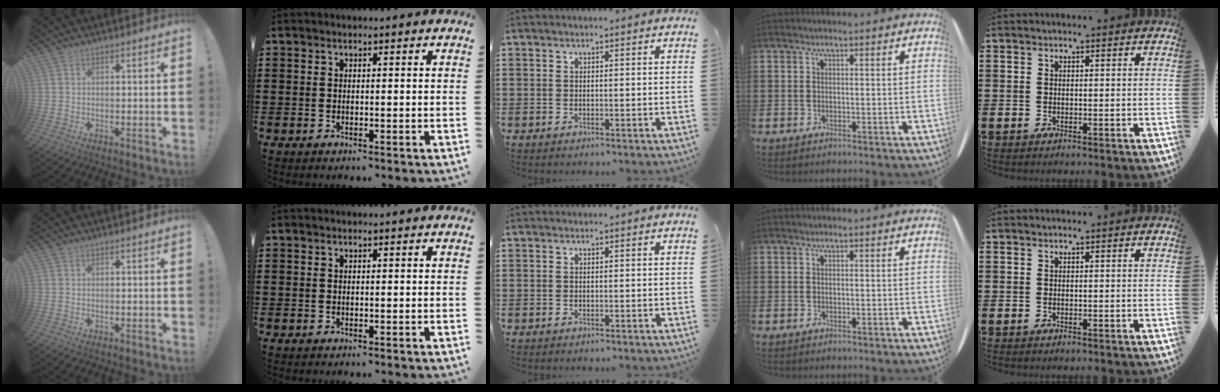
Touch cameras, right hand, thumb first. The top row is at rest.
{}